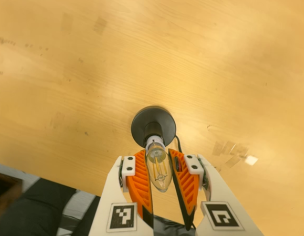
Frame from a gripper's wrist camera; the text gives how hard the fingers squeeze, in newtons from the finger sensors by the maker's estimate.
{"total": 15.2, "left": 14.5, "right": 15.8}